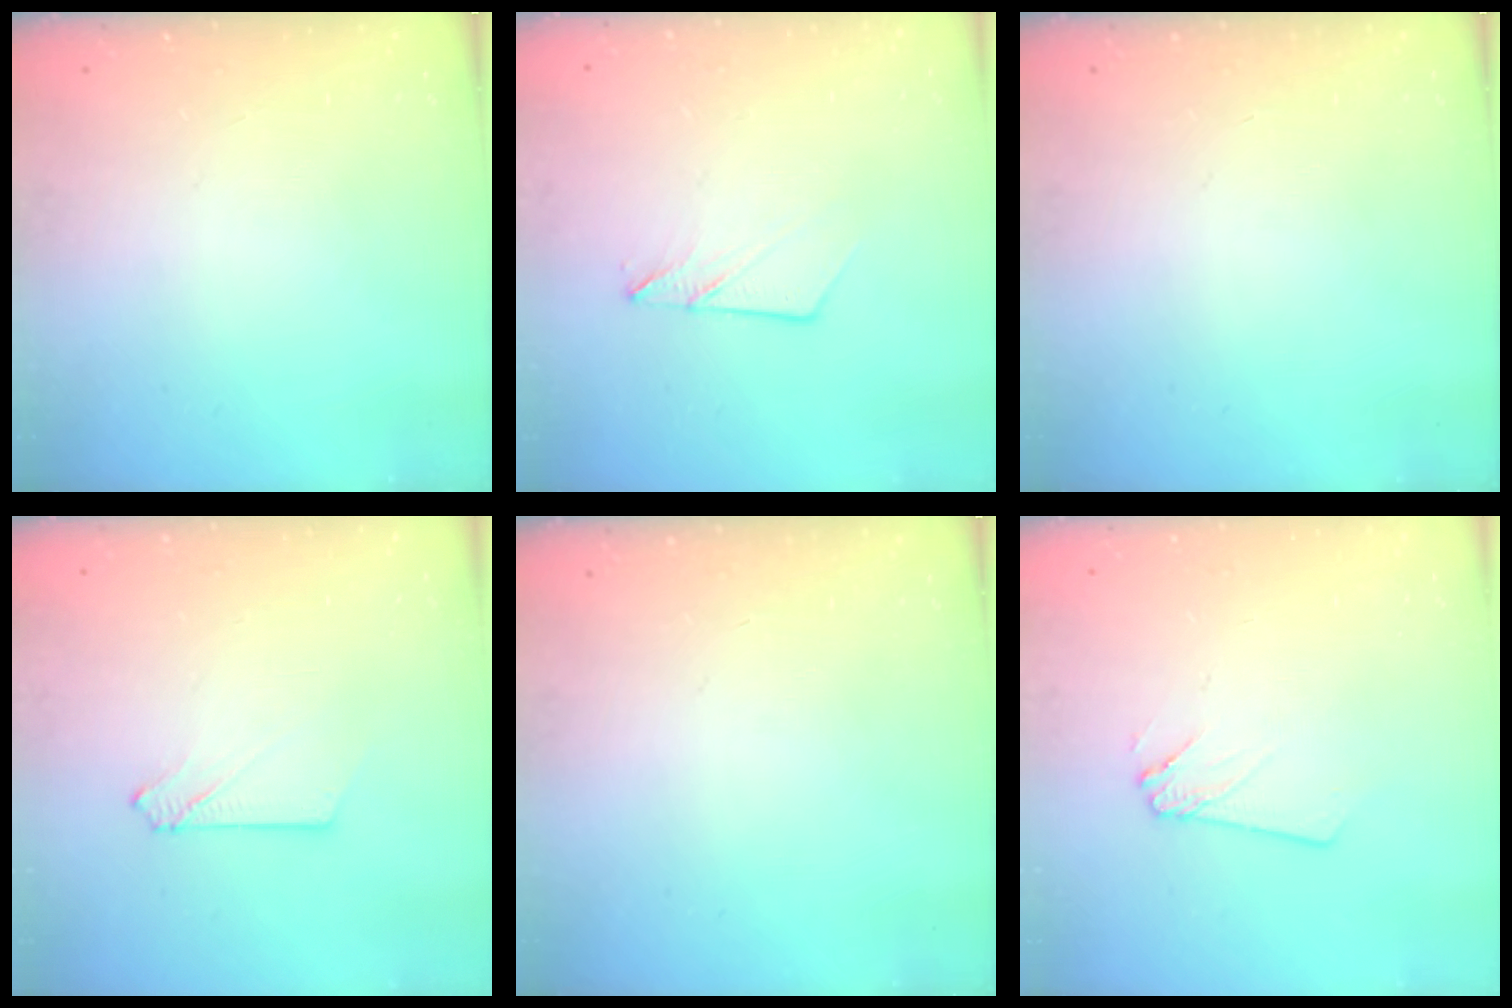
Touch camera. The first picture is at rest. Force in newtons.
{"total": 5.8, "press": 5.8, "slide": 0.7}
{"total": 0.0}
{"total": 2.6, "press": 2.6, "slide": 0.3}
{"total": 0.0}
{"total": 2.4, "press": 2.4, "slide": 0.2}